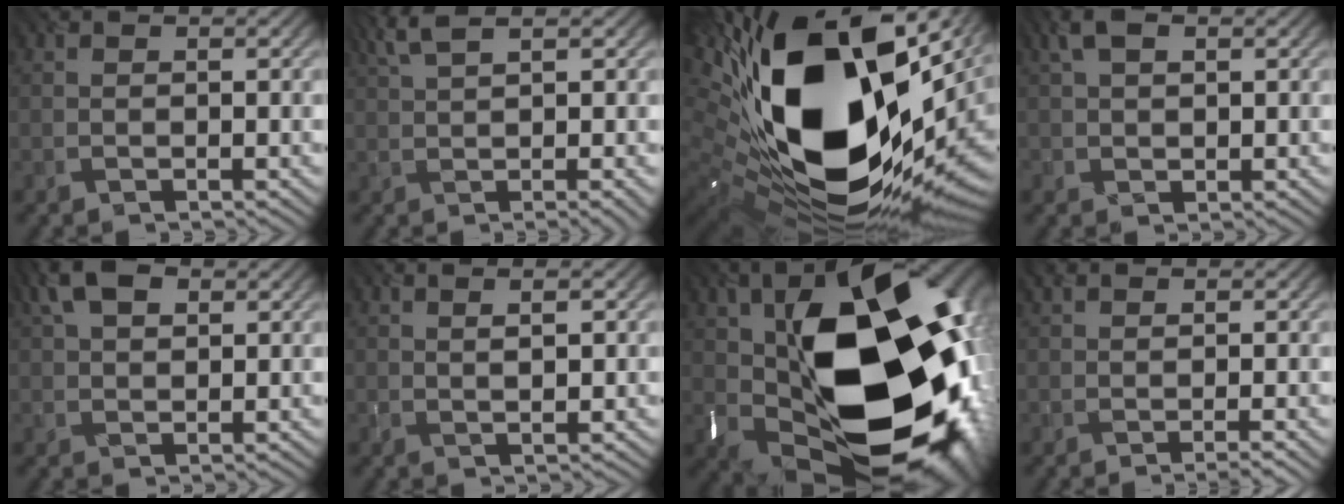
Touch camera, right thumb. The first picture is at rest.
{"total": 5.4, "force": [1.9, 1.1, 5.0], "torque": [-0.073, 0.017, 0.039]}
{"total": 22.0, "force": [2.7, 12.9, 17.6], "torque": [-0.364, -0.055, 0.069]}
{"total": 2.7, "force": [1.5, 1.9, 1.3], "torque": [-0.031, 0.004, 0.027]}
{"total": 4.2, "force": [2.4, 2.6, 2.2], "torque": [-0.055, 0.011, 0.042]}
{"total": 1.3, "force": [0.8, 0.2, 1.1], "torque": [-0.014, 0.004, 0.018]}
{"total": 22.5, "force": [0.8, 15.6, 16.2], "torque": [-0.283, -0.057, 0.061]}
{"total": 2.0, "force": [-0.1, 0.5, 1.9], "torque": [-0.028, 0.009, -0.005]}